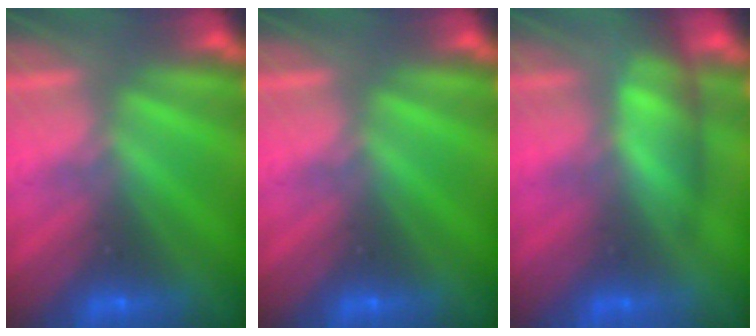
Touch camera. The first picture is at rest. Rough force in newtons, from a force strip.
{"total": 0.0}
{"total": 4.9}